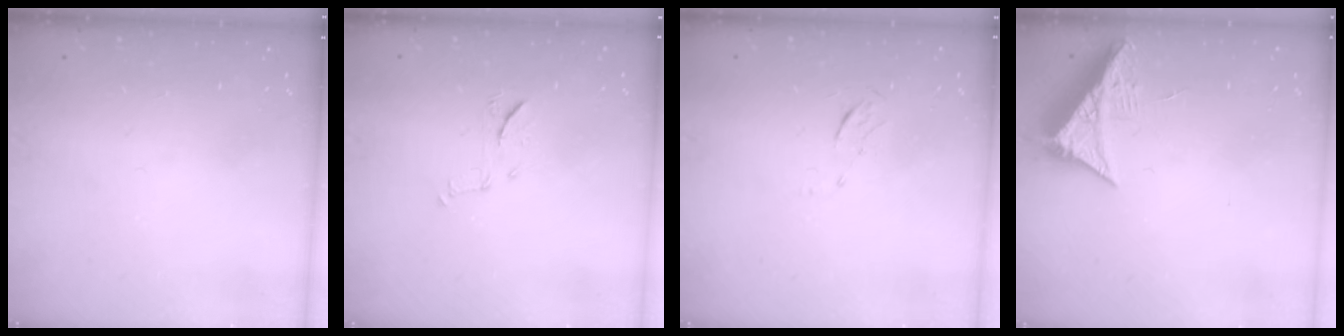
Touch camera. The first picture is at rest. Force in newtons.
{"total": 7.4, "press": 7.3, "slide": 0.6}
{"total": 4.0, "press": 3.7, "slide": 1.3}
{"total": 8.4, "press": 8.4, "slide": 0.5}